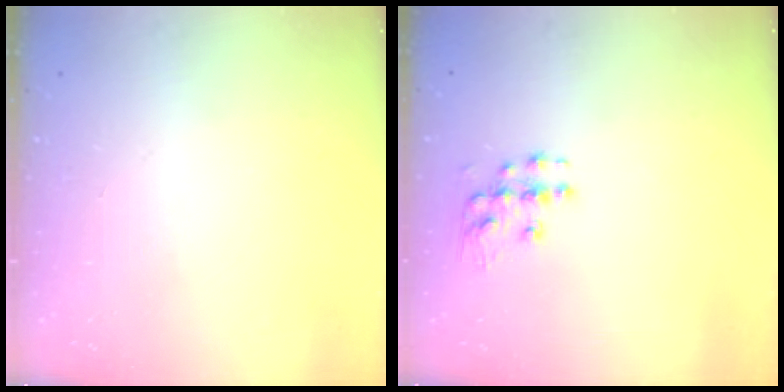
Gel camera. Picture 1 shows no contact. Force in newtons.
{"total": 7.8, "press": 7.8, "slide": 0.4}